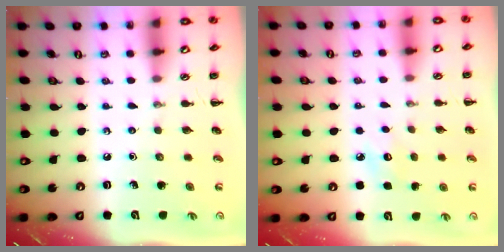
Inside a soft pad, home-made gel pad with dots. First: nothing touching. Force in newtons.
{"total": 7.3, "press": 7.1, "slide": 1.5}